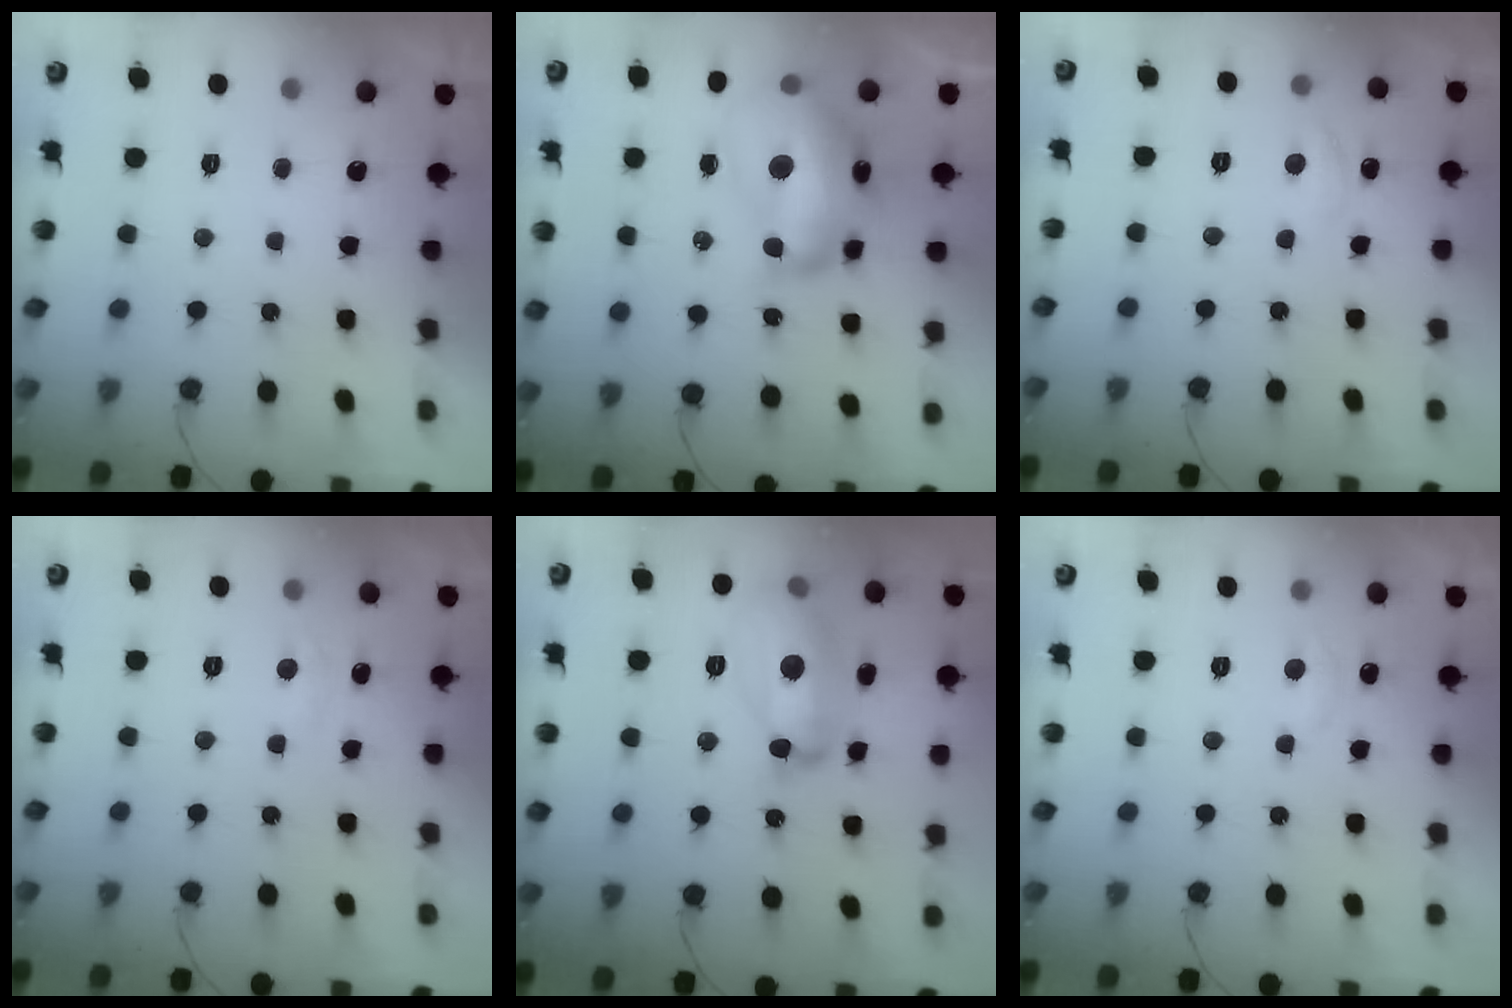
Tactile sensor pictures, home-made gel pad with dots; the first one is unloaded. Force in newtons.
{"total": 19.6, "press": 19.6, "slide": 1.4}
{"total": 5.8, "press": 5.8, "slide": 0.3}
{"total": 2.3, "press": 2.3, "slide": 0.3}
{"total": 15.4, "press": 15.4, "slide": 0.8}
{"total": 3.8, "press": 3.8, "slide": 0.5}